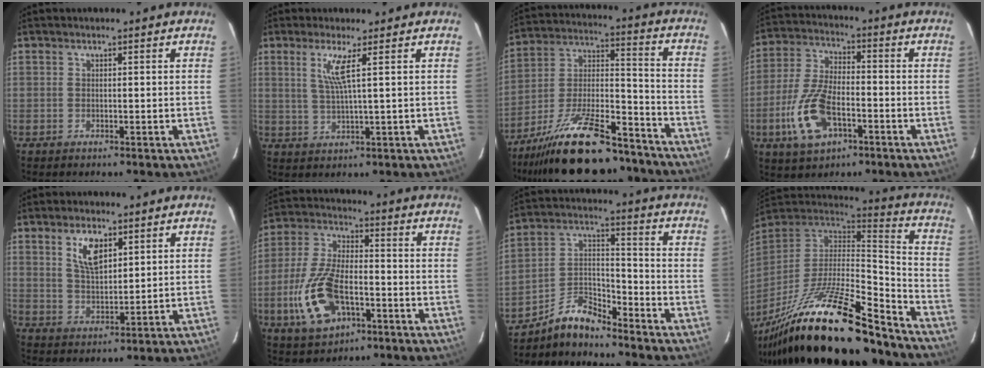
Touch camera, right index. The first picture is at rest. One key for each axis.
{"total": 4.4, "fx": 1.8, "fy": -0.7, "fz": 4.0, "tx": -0.076, "ty": -0.006, "tz": 0.038}
{"total": 25.4, "fx": -19.7, "fy": 7.9, "fz": 13.9, "tx": -0.253, "ty": -0.002, "tz": -0.301}
{"total": 13.1, "fx": -5.2, "fy": 6.4, "fz": 10.1, "tx": -0.226, "ty": -0.003, "tz": -0.093}
{"total": 7.1, "fx": 3.4, "fy": 3.3, "fz": 5.2, "tx": -0.093, "ty": 0.004, "tz": 0.070}
{"total": 15.3, "fx": -5.6, "fy": 7.8, "fz": 11.9, "tx": -0.265, "ty": -0.005, "tz": -0.098}
{"total": 7.9, "fx": -7.0, "fy": 2.5, "fz": 2.8, "tx": -0.067, "ty": 0.038, "tz": -0.142}
{"total": 29.3, "fx": -21.5, "fy": 6.5, "fz": 18.9, "tx": -0.333, "ty": -0.047, "tz": -0.350}